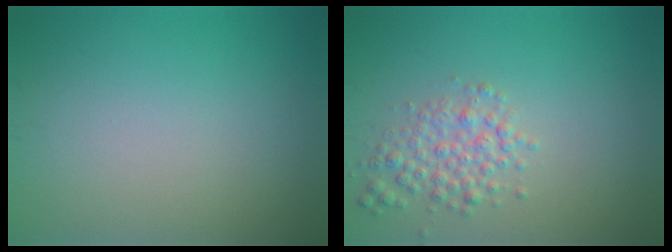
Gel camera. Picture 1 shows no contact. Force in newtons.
{"total": 2.8, "press": 2.8, "slide": 0.1}